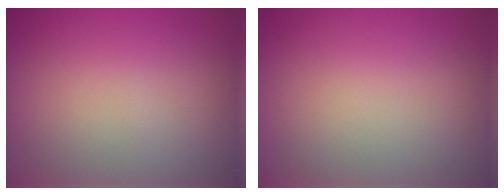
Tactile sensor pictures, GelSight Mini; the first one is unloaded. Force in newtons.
{"total": 0.0}